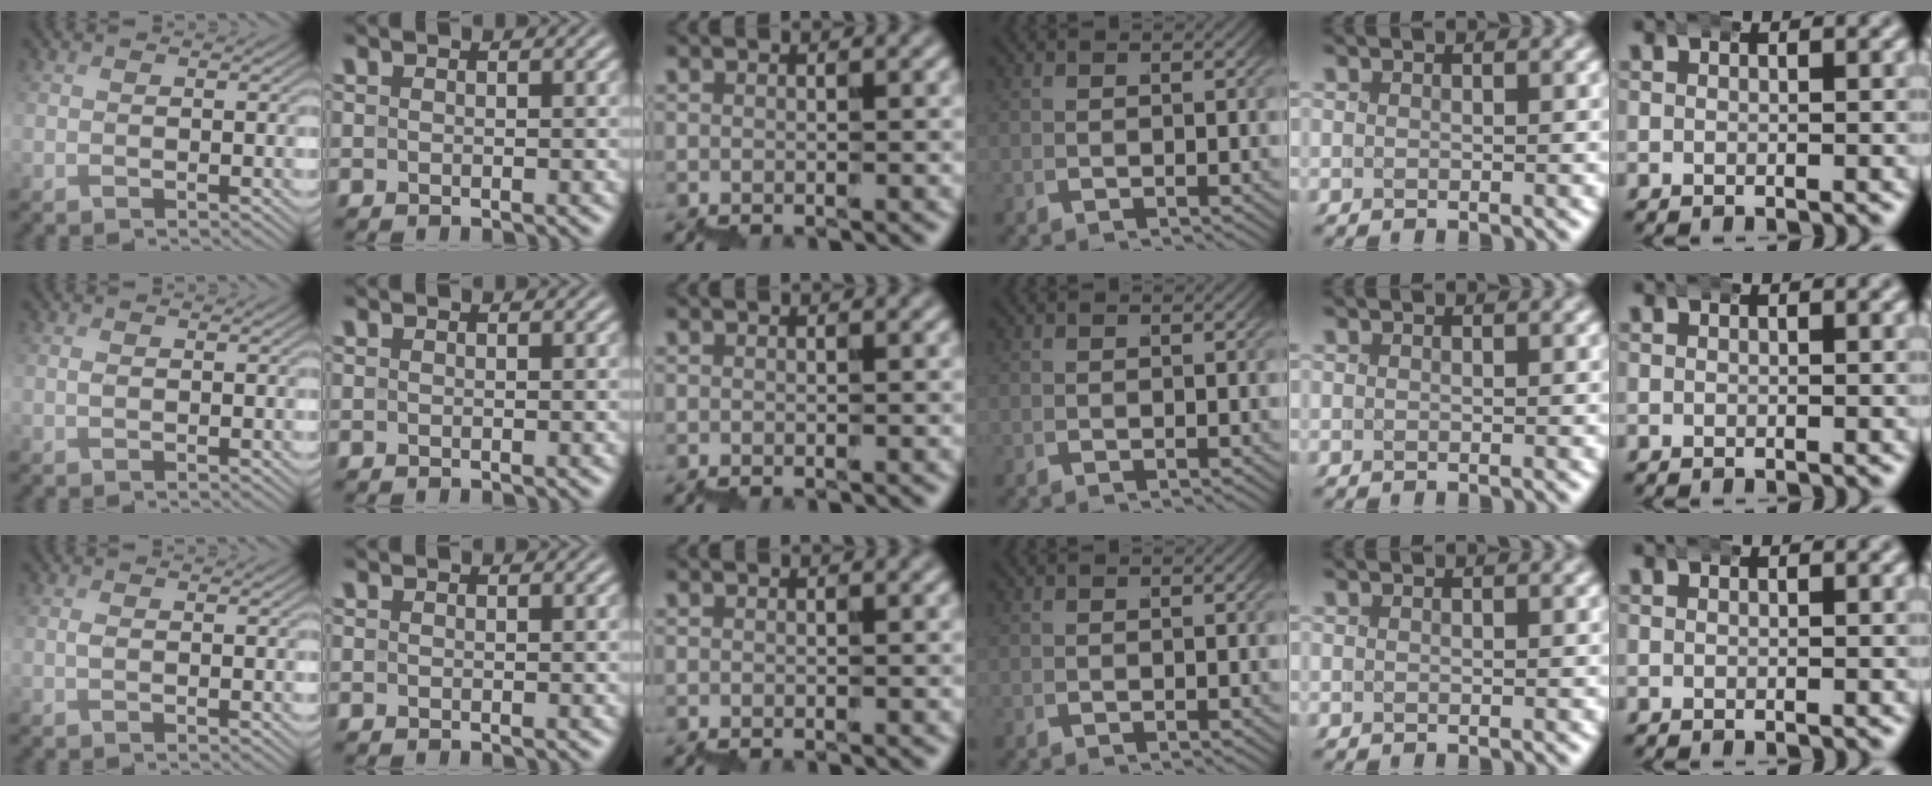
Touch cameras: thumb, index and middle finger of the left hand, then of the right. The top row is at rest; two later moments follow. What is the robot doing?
{"motion": "wrap", "object": "belt"}